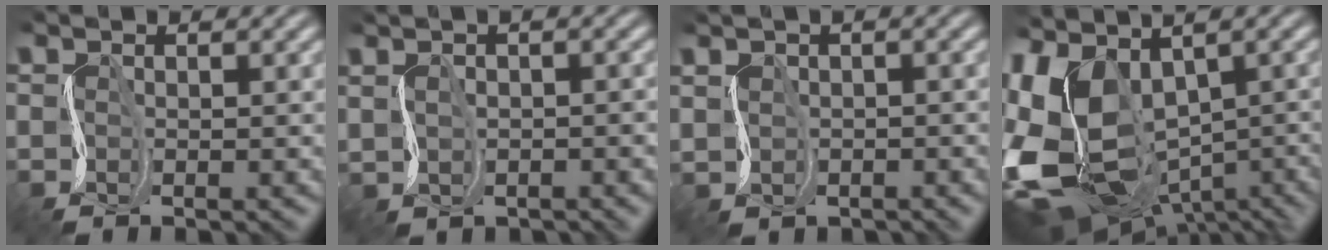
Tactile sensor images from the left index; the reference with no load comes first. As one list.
[{"total": 0.6, "force": [-0.5, -0.3, 0.0], "torque": [-0.007, -0.013, 0.002]}, {"total": 0.9, "force": [-0.6, -0.1, -0.6], "torque": [0.007, -0.012, -0.002]}, {"total": 13.4, "force": [-2.4, 8.2, 10.3], "torque": [-0.223, -0.043, 0.013]}]